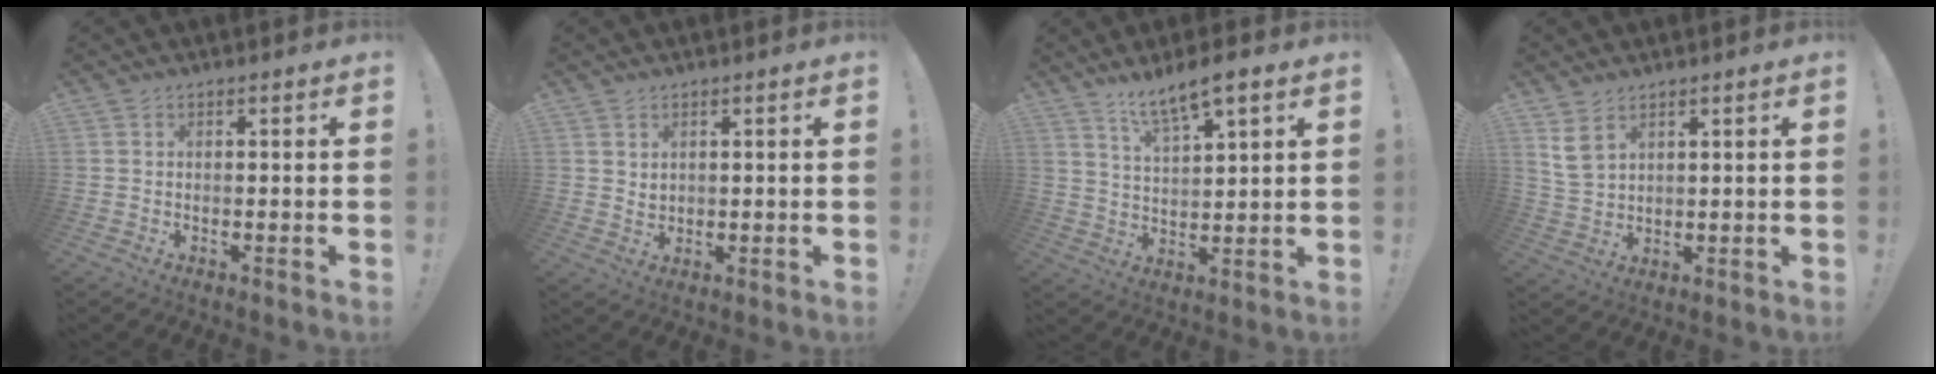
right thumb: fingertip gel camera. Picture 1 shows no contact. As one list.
[{"total": 2.2, "force": [1.4, 1.5, 0.7], "torque": [-0.004, -0.008, 0.025]}, {"total": 9.0, "force": [6.7, 2.1, 5.6], "torque": [-0.093, -0.036, 0.118]}, {"total": 6.2, "force": [3.8, 3.6, 3.4], "torque": [-0.067, -0.016, 0.074]}]